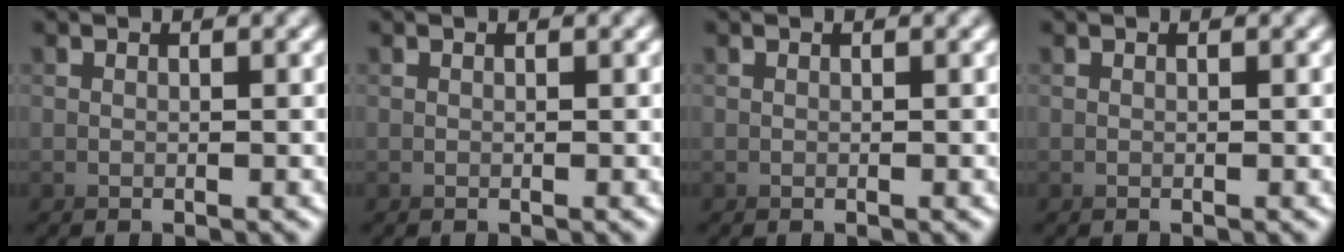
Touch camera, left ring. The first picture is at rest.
{"total": 0.0}
{"total": 0.0}
{"total": 0.0}